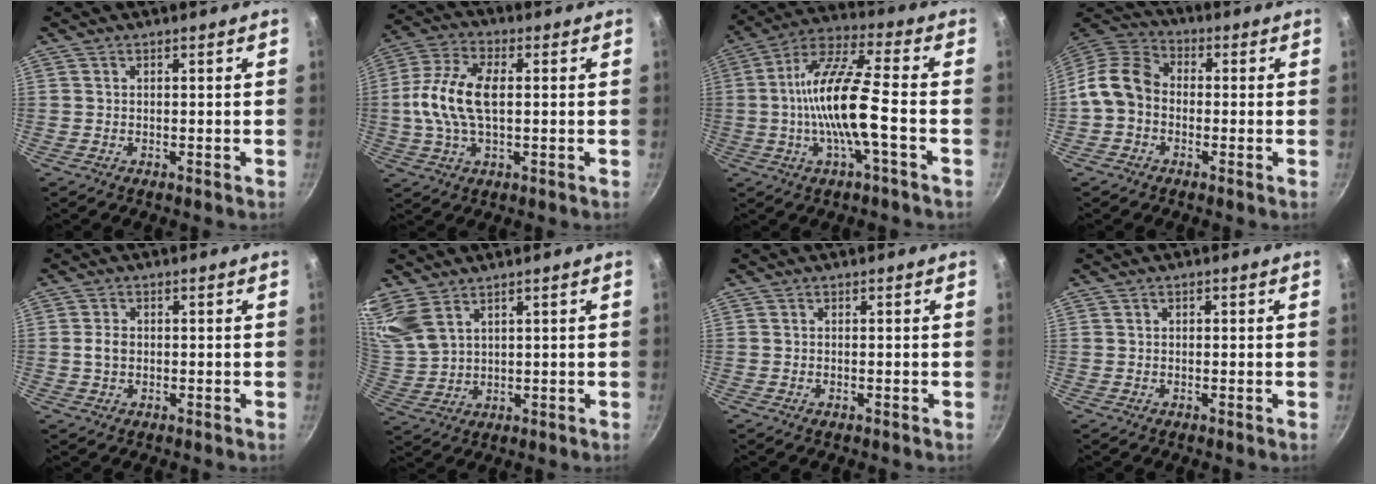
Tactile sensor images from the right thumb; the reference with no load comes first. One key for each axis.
{"total": 12.4, "fx": 0.6, "fy": 6.6, "fz": 10.5, "tx": -0.211, "ty": 0.021, "tz": -0.001}
{"total": 14.8, "fx": -2.4, "fy": 3.1, "fz": 14.3, "tx": -0.270, "ty": 0.032, "tz": -0.055}
{"total": 10.1, "fx": -1.6, "fy": 7.9, "fz": 6.0, "tx": -0.091, "ty": 0.034, "tz": -0.054}
{"total": 2.8, "fx": -0.1, "fy": 2.1, "fz": 1.9, "tx": -0.029, "ty": 0.005, "tz": -0.003}
{"total": 10.1, "fx": 6.9, "fy": 5.3, "fz": 5.0, "tx": -0.103, "ty": -0.018, "tz": 0.154}
{"total": 0.5, "fx": -0.1, "fy": 0.2, "fz": 0.5, "tx": -0.007, "ty": 0.001, "tz": -0.003}
{"total": 0.7, "fx": 0.1, "fy": 0.6, "fz": 0.3, "tx": -0.006, "ty": 0.005, "tz": 0.002}